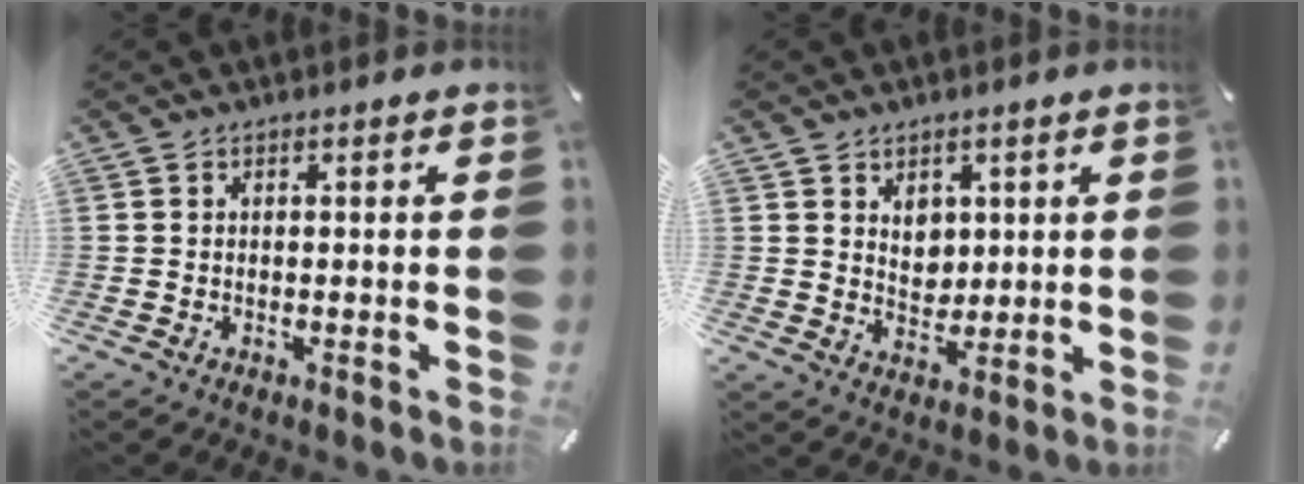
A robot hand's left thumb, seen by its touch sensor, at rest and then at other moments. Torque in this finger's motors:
{"motor_torque": [0.80, 0.70, 0.44, -0.49, 0.02]}